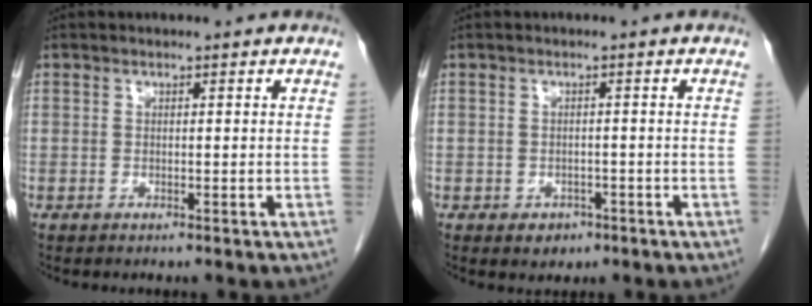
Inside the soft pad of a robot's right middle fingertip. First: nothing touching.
{"total": 2.1, "force": [-1.2, 1.5, 0.8], "torque": [-0.009, 0.003, -0.009]}